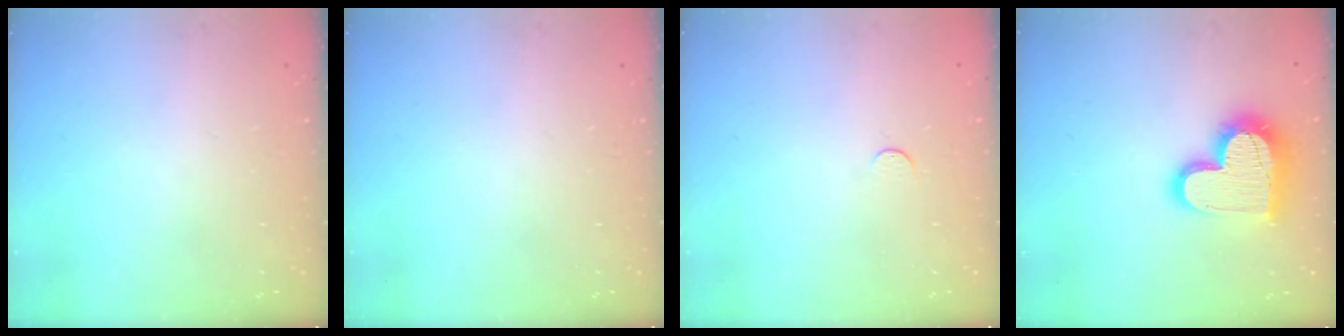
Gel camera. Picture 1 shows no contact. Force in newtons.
{"total": 0.0}
{"total": 3.0, "press": 3.0, "slide": 0.3}
{"total": 18.6, "press": 18.6, "slide": 1.3}